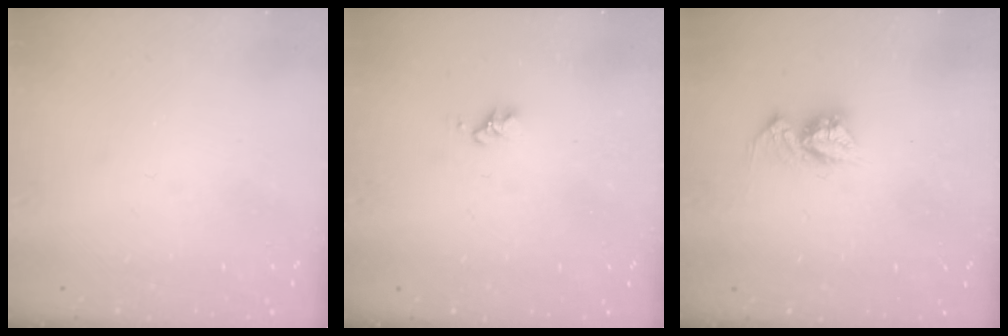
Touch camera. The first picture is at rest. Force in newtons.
{"total": 2.8, "press": 2.8, "slide": 0.3}
{"total": 8.1, "press": 8.1, "slide": 0.8}